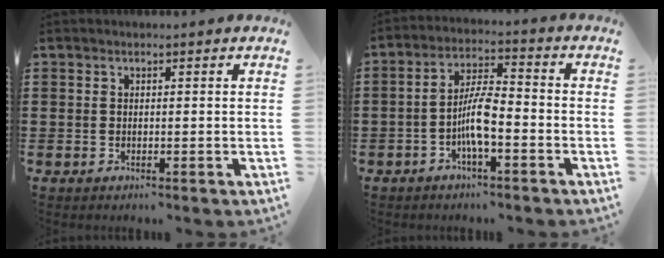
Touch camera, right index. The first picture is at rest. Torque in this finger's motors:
{"motor_torque": [0.25, -0.13, 0.40, 0.16]}